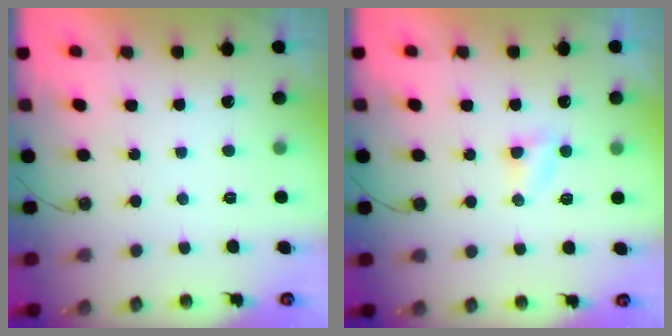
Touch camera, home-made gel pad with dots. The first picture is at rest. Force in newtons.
{"total": 3.0, "press": 3.0, "slide": 0.3}